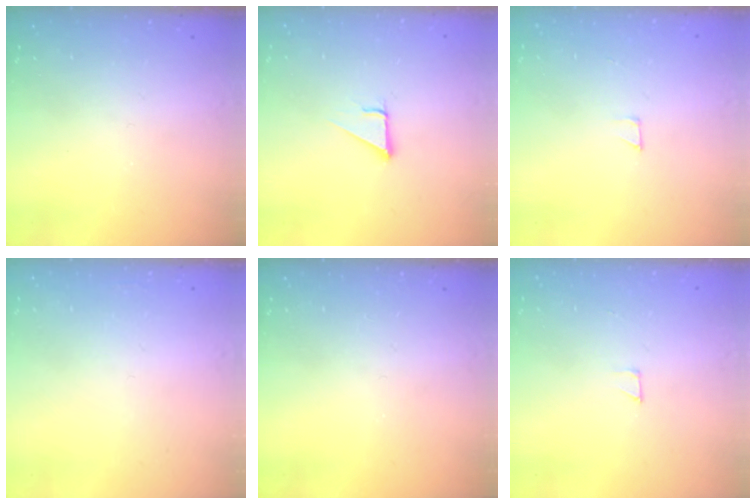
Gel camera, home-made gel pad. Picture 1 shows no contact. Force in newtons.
{"total": 2.8, "press": 2.8, "slide": 0.1}
{"total": 1.7, "press": 1.7, "slide": 0.1}
{"total": 0.9, "press": 0.9, "slide": 0.1}
{"total": 0.0}
{"total": 1.7, "press": 1.7, "slide": 0.1}